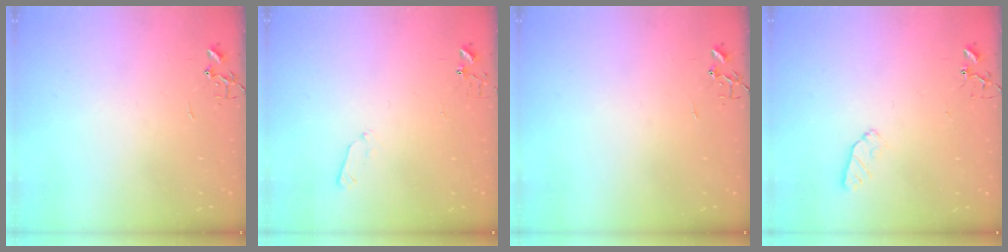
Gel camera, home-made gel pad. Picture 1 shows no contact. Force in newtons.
{"total": 3.4, "press": 3.4, "slide": 0.5}
{"total": 0.0}
{"total": 5.4, "press": 5.3, "slide": 0.7}